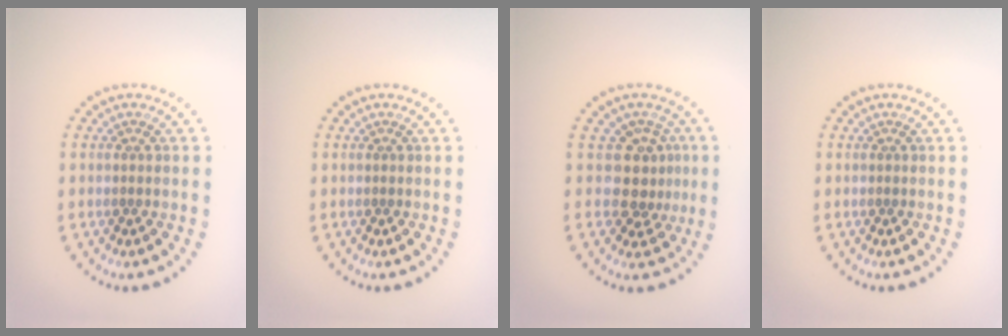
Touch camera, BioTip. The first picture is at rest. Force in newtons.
{"total": 0.0}
{"total": 2.9, "press": 2.1, "slide": 2.1}
{"total": 0.0}